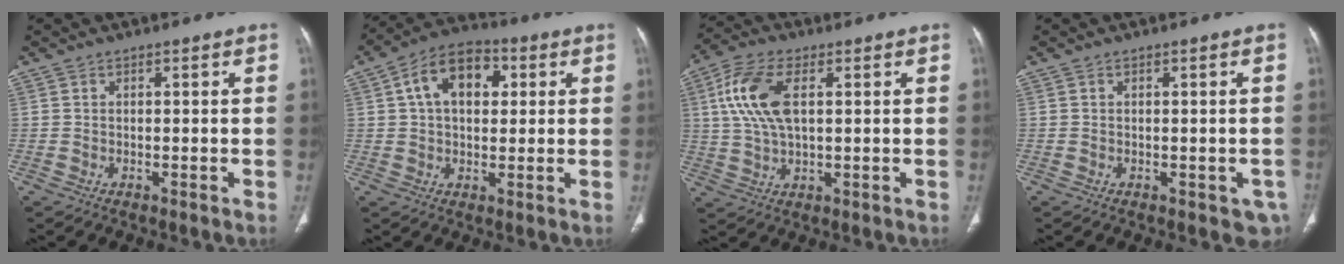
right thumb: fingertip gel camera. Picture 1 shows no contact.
{"total": 11.5, "force": [3.0, 7.4, 8.3], "torque": [-0.112, 0.016, 0.040]}
{"total": 11.1, "force": [2.7, 5.6, 9.2], "torque": [-0.201, 0.007, 0.053]}
{"total": 2.8, "force": [-0.8, 1.9, 1.9], "torque": [-0.004, 0.000, -0.005]}